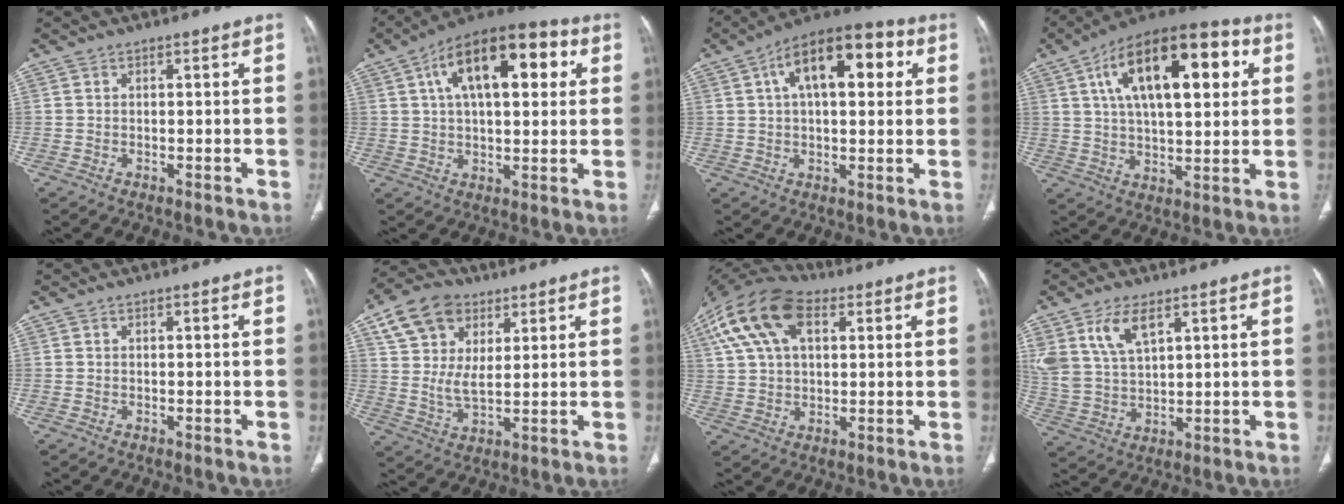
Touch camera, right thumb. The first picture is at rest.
{"total": 19.8, "force": [6.2, 9.4, 16.3], "torque": [-0.231, 0.021, 0.088]}
{"total": 17.0, "force": [5.2, 8.4, 13.9], "torque": [-0.185, 0.026, 0.071]}
{"total": 23.1, "force": [7.3, 10.5, 19.2], "torque": [-0.289, 0.012, 0.109]}
{"total": 0.0}
{"total": 12.4, "force": [5.8, 7.9, 7.5], "torque": [-0.123, -0.013, 0.108]}
{"total": 17.2, "force": [7.0, 9.5, 12.5], "torque": [-0.247, 0.020, 0.123]}
{"total": 9.5, "force": [5.2, 4.6, 6.5], "torque": [-0.132, -0.017, 0.113]}